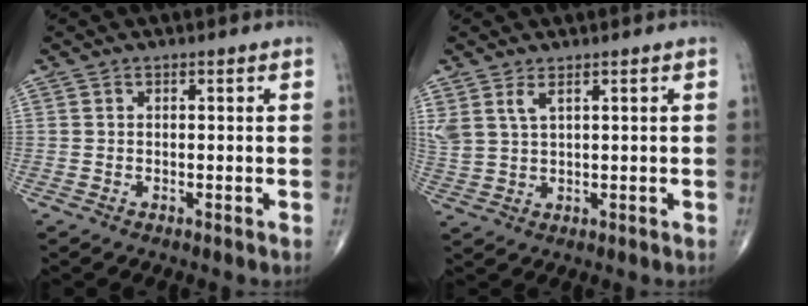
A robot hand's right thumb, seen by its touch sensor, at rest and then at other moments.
{"total": 4.3, "force": [2.5, 1.6, 3.1], "torque": [-0.077, -0.005, 0.061]}